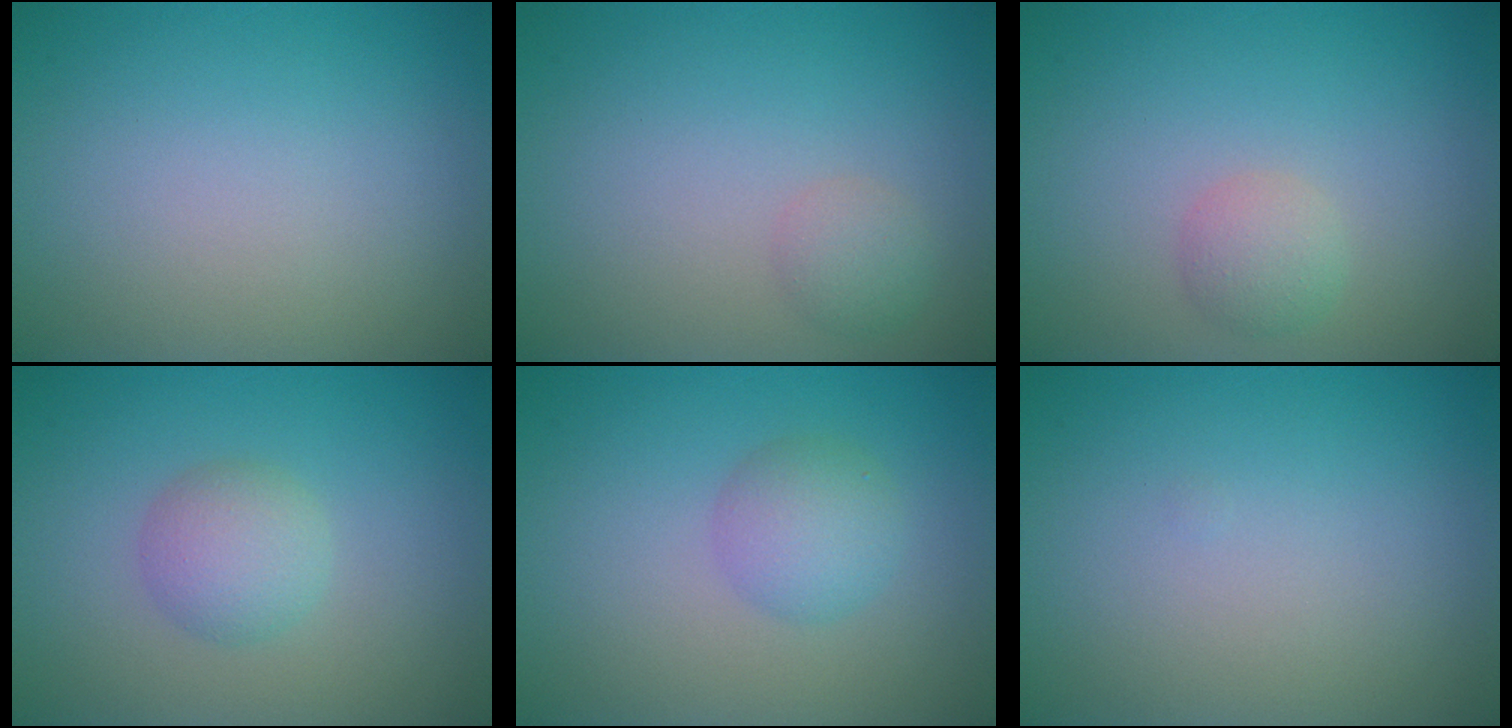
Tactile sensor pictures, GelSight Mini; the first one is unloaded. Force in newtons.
{"total": 1.5, "press": 1.5, "slide": 0.1}
{"total": 1.8, "press": 1.8, "slide": 0.1}
{"total": 2.7, "press": 2.7, "slide": 0.1}
{"total": 2.7, "press": 2.7, "slide": 0.1}
{"total": 0.0}